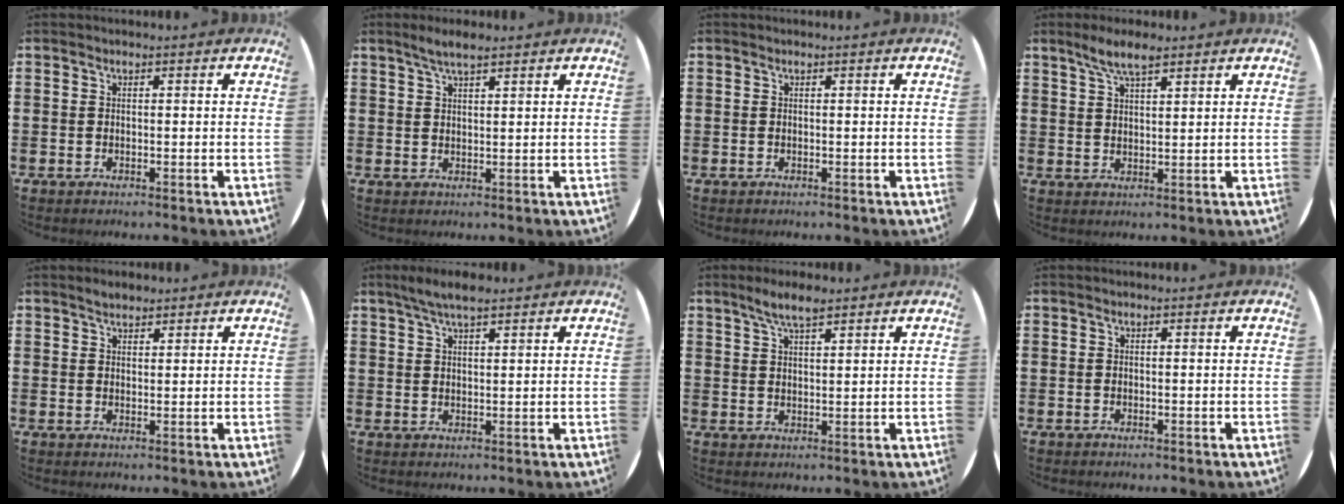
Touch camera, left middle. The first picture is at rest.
{"total": 3.1, "force": [2.5, 0.6, 1.8], "torque": [-0.031, 0.002, 0.042]}
{"total": 0.0}
{"total": 4.9, "force": [3.7, 1.2, 3.0], "torque": [-0.065, 0.001, 0.065]}
{"total": 2.0, "force": [1.9, 0.6, 0.3], "torque": [-0.001, 0.002, 0.034]}
{"total": 4.2, "force": [3.4, 0.9, 2.3], "torque": [-0.043, -0.001, 0.059]}
{"total": 4.4, "force": [3.4, 1.0, 2.6], "torque": [-0.056, 0.001, 0.061]}
{"total": 0.0}